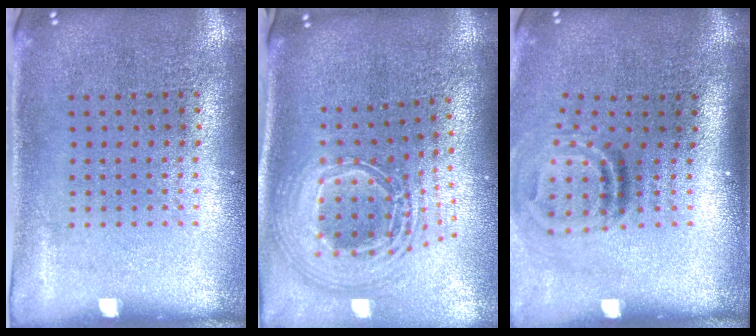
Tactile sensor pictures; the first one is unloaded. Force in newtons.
{"total": 2.8, "press": 1.9, "slide": 2.0}
{"total": 1.9, "press": 1.1, "slide": 1.5}